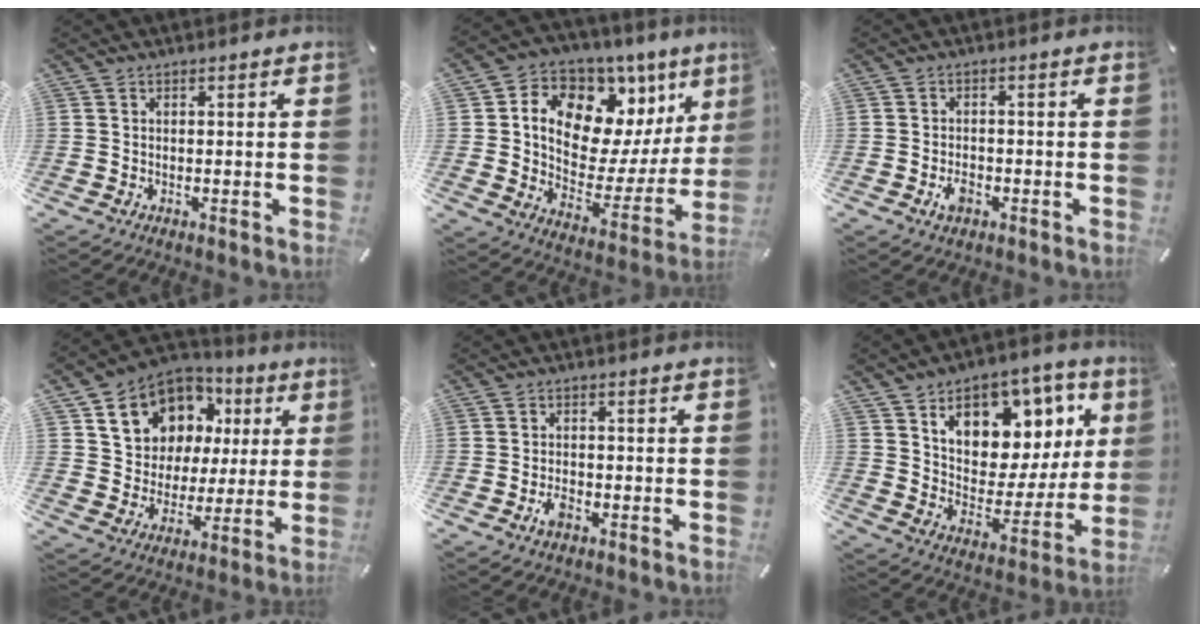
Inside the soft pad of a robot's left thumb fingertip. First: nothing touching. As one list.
[{"total": 13.0, "force": [6.5, 9.3, 6.4], "torque": [-0.094, -0.069, 0.113]}, {"total": 3.3, "force": [-1.4, 2.1, 2.1], "torque": [-0.043, 0.004, -0.026]}, {"total": 12.8, "force": [5.7, 10.9, 3.5], "torque": [-0.082, -0.036, 0.116]}, {"total": 3.3, "force": [-1.7, 1.9, 2.1], "torque": [-0.042, 0.006, -0.031]}, {"total": 14.5, "force": [8.6, 9.5, 6.7], "torque": [-0.094, -0.063, 0.148]}]